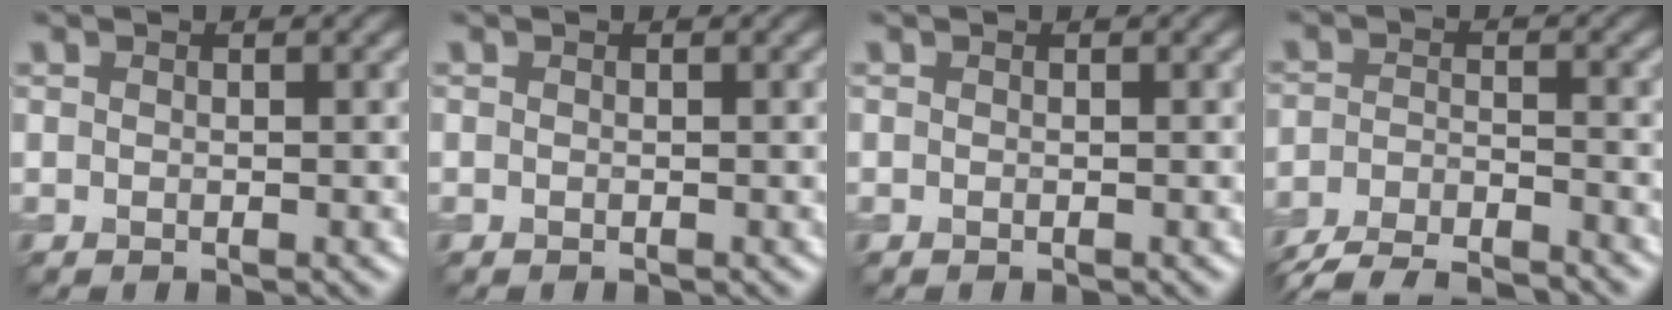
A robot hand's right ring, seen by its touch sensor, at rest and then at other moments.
{"total": 0.0}
{"total": 0.0}
{"total": 7.6, "force": [-7.0, 1.5, 2.6], "torque": [-0.049, -0.024, -0.121]}